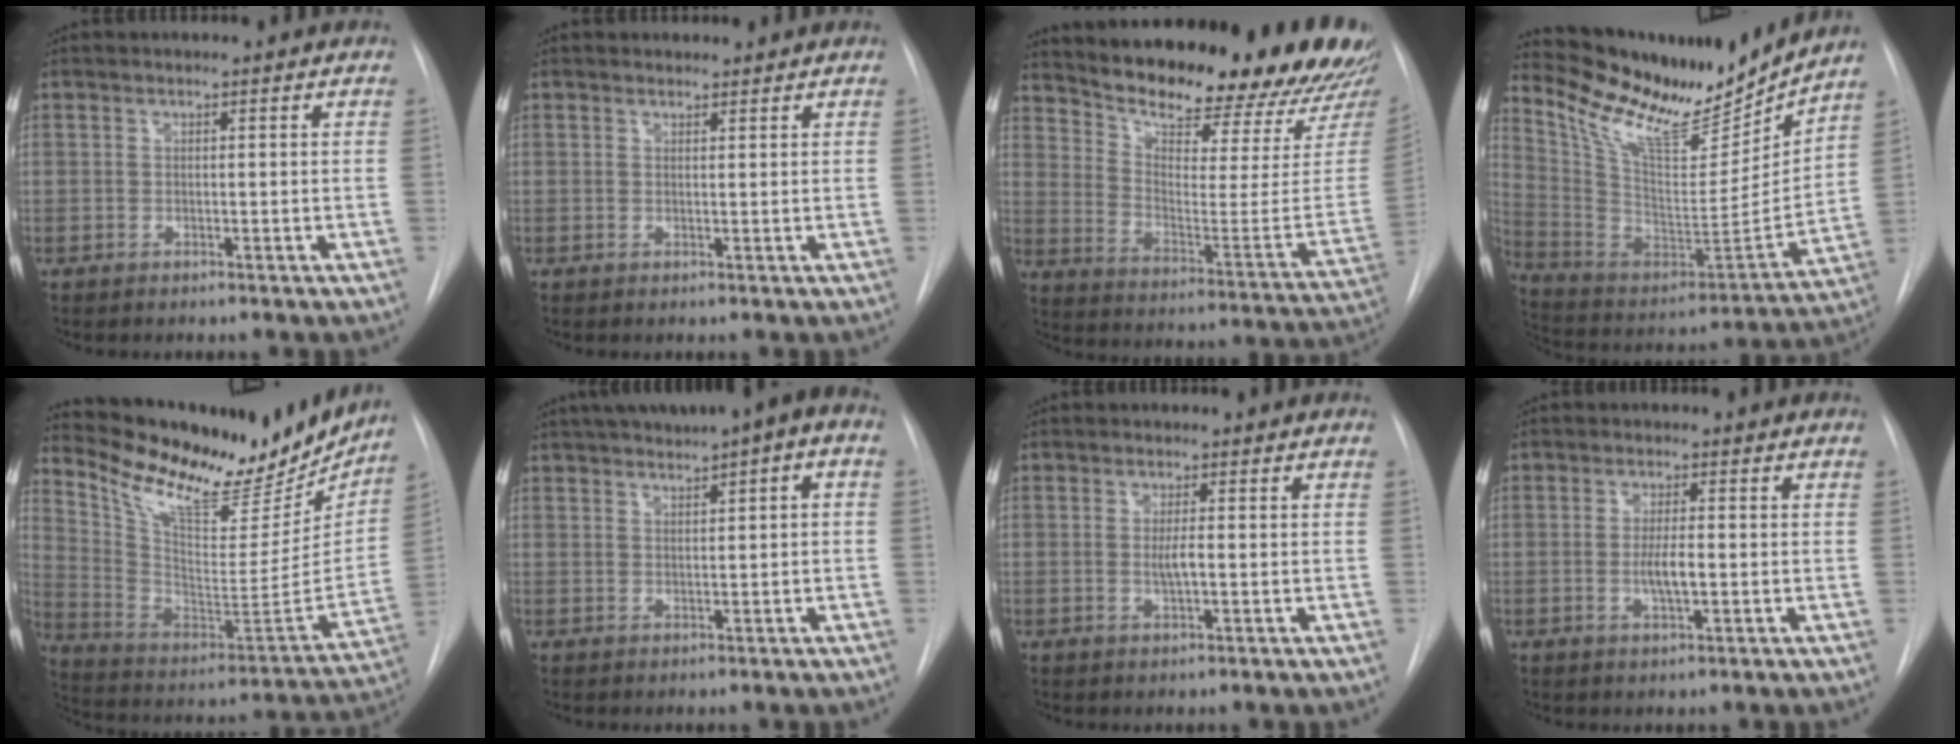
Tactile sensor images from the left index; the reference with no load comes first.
{"total": 1.3, "force": [1.2, 0.5, 0.0], "torque": [-0.001, 0.006, 0.018]}
{"total": 28.0, "force": [25.0, 4.6, 11.7], "torque": [-0.192, -0.103, 0.325]}
{"total": 21.0, "force": [18.5, 4.2, 9.0], "torque": [-0.167, -0.035, 0.310]}
{"total": 24.8, "force": [20.3, 8.3, 11.5], "torque": [-0.196, -0.017, 0.307]}
{"total": 9.7, "force": [4.9, 2.0, 8.1], "torque": [-0.120, 0.037, 0.066]}
{"total": 2.1, "force": [-0.3, 0.3, 2.0], "torque": [-0.041, -0.004, -0.005]}
{"total": 3.4, "force": [-0.6, 0.7, 3.3], "torque": [-0.064, -0.005, -0.010]}